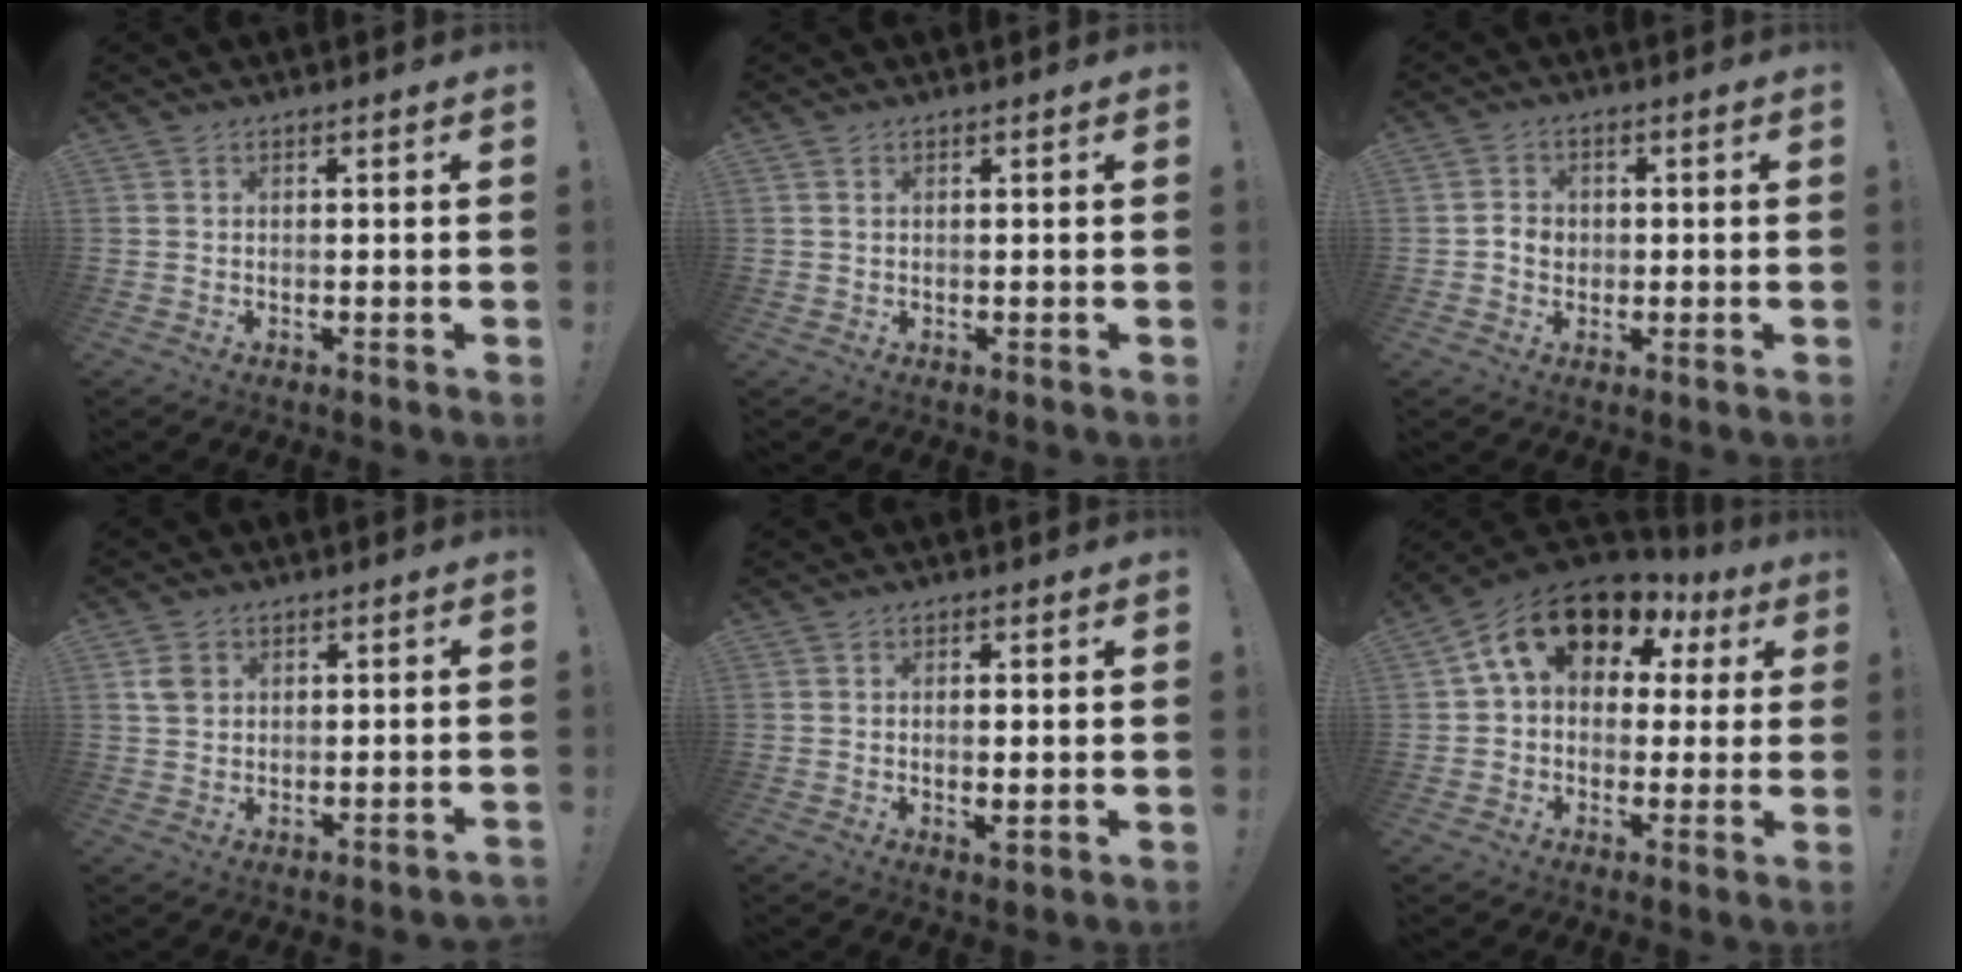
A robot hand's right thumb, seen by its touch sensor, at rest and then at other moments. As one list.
[{"total": 0.6, "force": [0.3, 0.2, 0.4], "torque": [-0.011, 0.001, 0.007]}, {"total": 4.0, "force": [-0.8, 3.4, 2.0], "torque": [-0.021, 0.007, -0.016]}, {"total": 3.7, "force": [0.4, 3.1, 1.9], "torque": [-0.023, 0.004, 0.009]}, {"total": 2.2, "force": [0.0, 0.7, 2.1], "torque": [-0.032, 0.000, 0.000]}, {"total": 16.5, "force": [8.1, 9.8, 10.4], "torque": [-0.163, -0.038, 0.146]}]